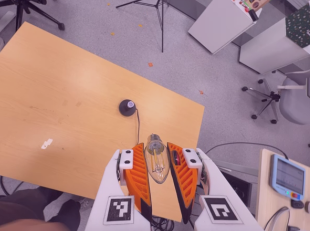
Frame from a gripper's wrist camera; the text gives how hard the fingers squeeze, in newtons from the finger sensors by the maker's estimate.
{"total": 11.1, "left": 11.6, "right": 10.6}